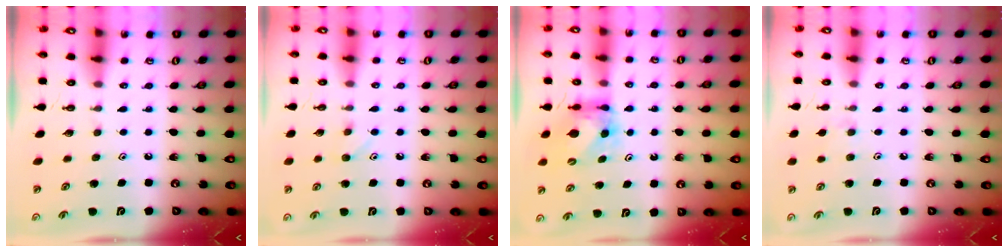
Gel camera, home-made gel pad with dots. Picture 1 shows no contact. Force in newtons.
{"total": 4.2, "press": 4.2, "slide": 0.6}
{"total": 6.1, "press": 6.1, "slide": 0.6}
{"total": 4.2, "press": 4.2, "slide": 0.6}